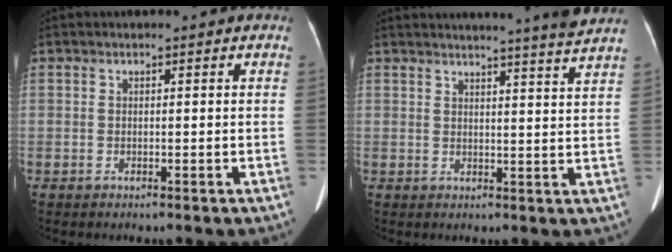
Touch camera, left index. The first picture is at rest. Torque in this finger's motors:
{"motor_torque": [0.84, -1.30, 0.16, 0.06]}